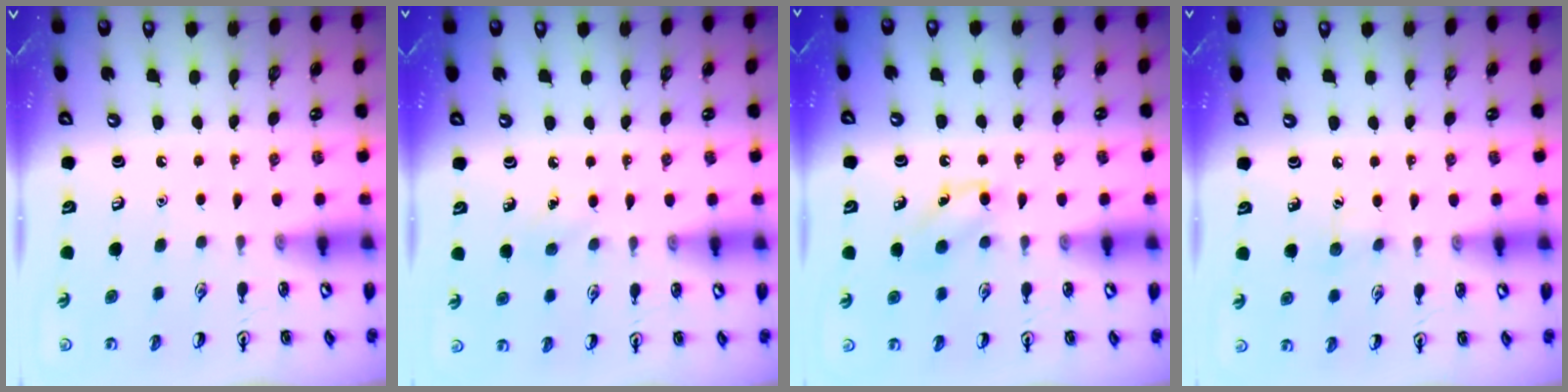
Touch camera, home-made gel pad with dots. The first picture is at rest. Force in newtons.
{"total": 5.9, "press": 5.7, "slide": 1.6}
{"total": 7.4, "press": 7.2, "slide": 1.6}
{"total": 6.2, "press": 5.9, "slide": 1.9}